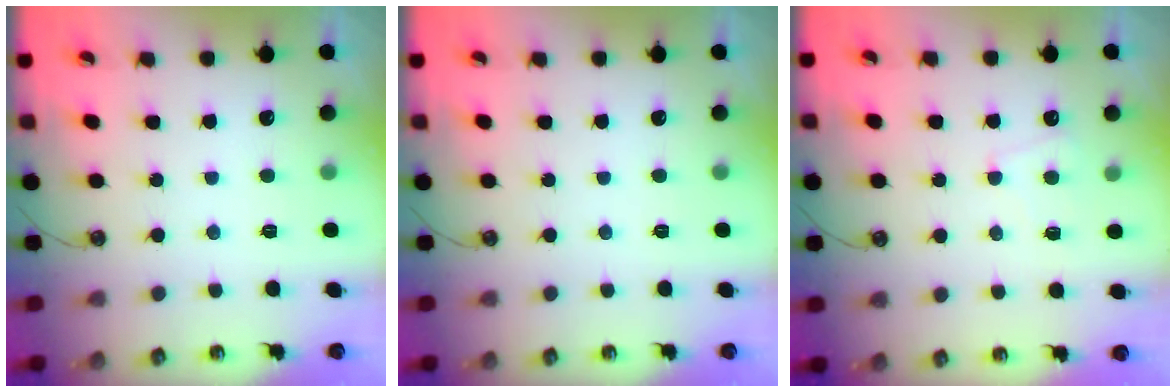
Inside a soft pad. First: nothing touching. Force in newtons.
{"total": 0.0}
{"total": 0.9, "press": 0.8, "slide": 0.5}